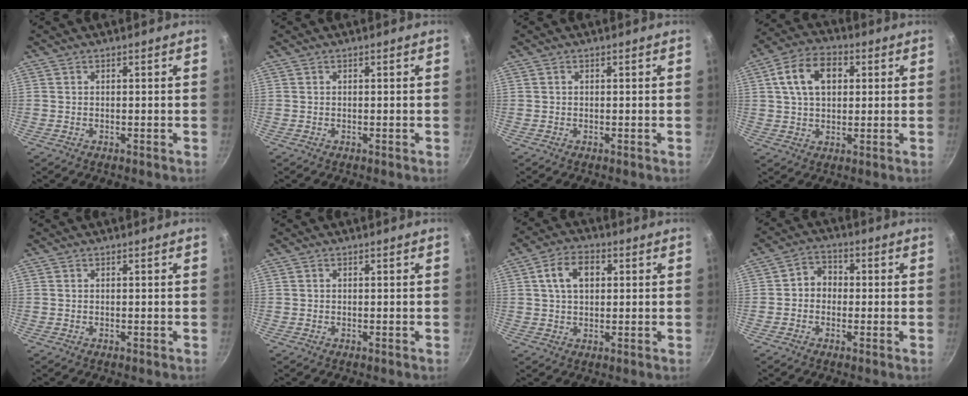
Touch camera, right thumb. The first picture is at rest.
{"total": 0.0}
{"total": 0.0}
{"total": 11.0, "force": [2.8, 7.3, 7.8], "torque": [-0.118, 0.013, 0.039]}
{"total": 0.0}
{"total": 0.0}
{"total": 7.5, "force": [1.8, 4.9, 5.4], "torque": [-0.076, 0.011, 0.026]}
{"total": 4.6, "force": [-0.3, 4.0, 2.3], "torque": [-0.010, 0.012, -0.017]}